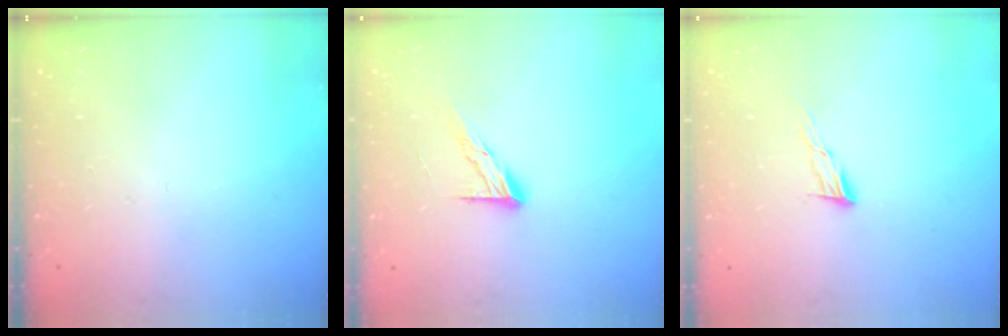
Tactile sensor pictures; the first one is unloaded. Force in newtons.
{"total": 8.7, "press": 8.7, "slide": 0.7}
{"total": 6.9, "press": 6.8, "slide": 1.2}